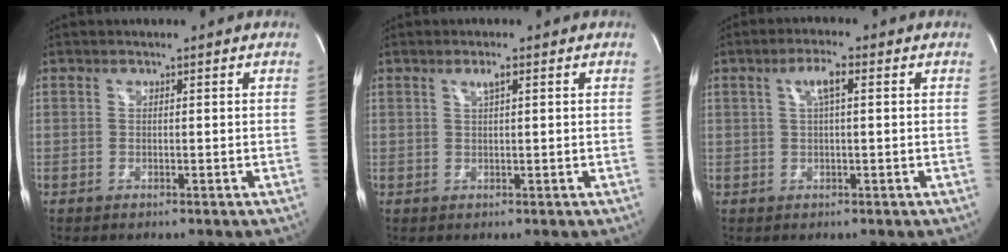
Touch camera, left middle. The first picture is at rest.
{"total": 1.5, "force": [0.8, 0.1, 1.3], "torque": [-0.025, 0.001, 0.014]}
{"total": 3.6, "force": [1.1, 0.5, 3.3], "torque": [-0.064, 0.011, 0.021]}